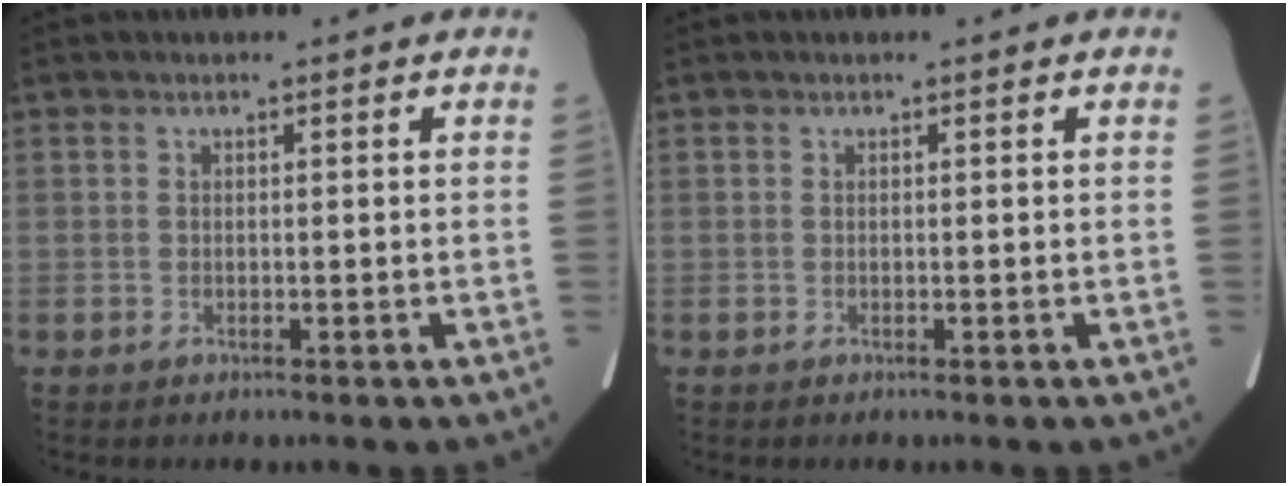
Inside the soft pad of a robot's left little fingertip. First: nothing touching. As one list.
[{"total": 0.0}]